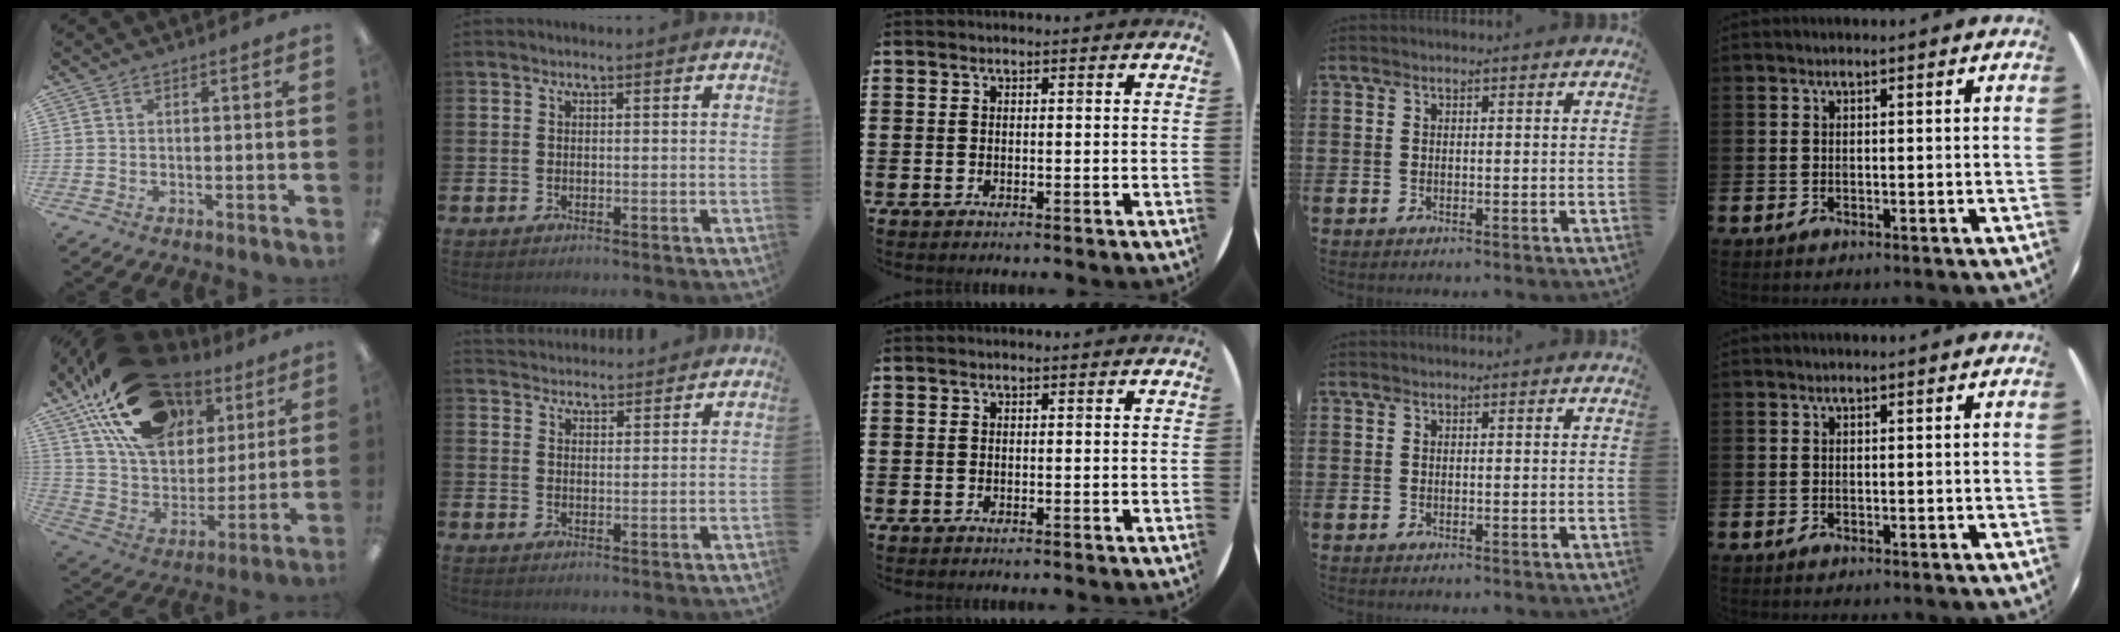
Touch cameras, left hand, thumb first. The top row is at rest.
{"thumb": {"total": 23.7, "force": [13.9, 14.5, 12.7], "torque": [-0.225, -0.056, 0.256]}, "index": {"total": 3.4, "force": [3.3, 0.7, -0.4], "torque": [-0.001, -0.015, 0.062]}}